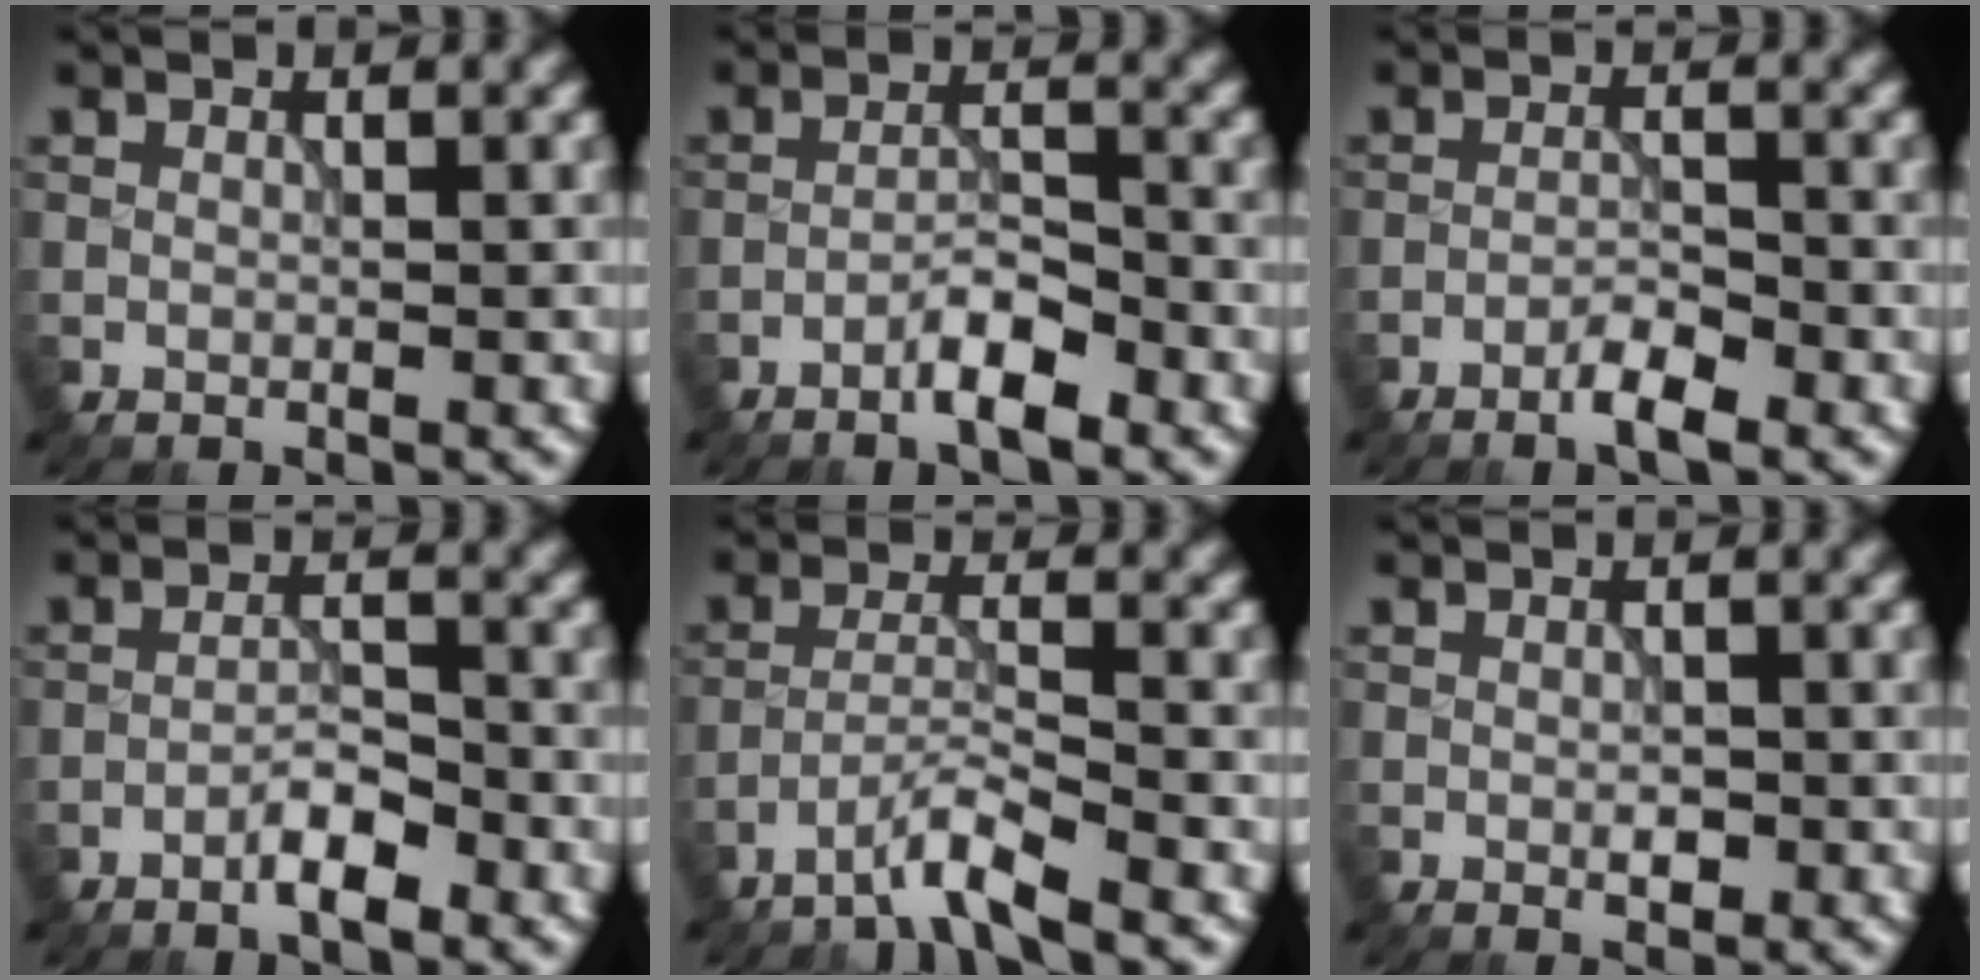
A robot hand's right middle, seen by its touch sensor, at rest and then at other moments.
{"total": 3.3, "force": [-2.2, 0.6, 2.3], "torque": [-0.040, 0.009, -0.045]}
{"total": 2.5, "force": [-1.7, 0.4, 1.7], "torque": [-0.030, 0.005, -0.034]}
{"total": 2.8, "force": [-1.9, 0.5, 2.0], "torque": [-0.034, 0.008, -0.037]}
{"total": 3.3, "force": [-2.5, -0.1, 2.1], "torque": [-0.037, 0.009, -0.061]}
{"total": 1.2, "force": [-0.4, 0.6, 0.9], "torque": [-0.015, 0.001, -0.005]}